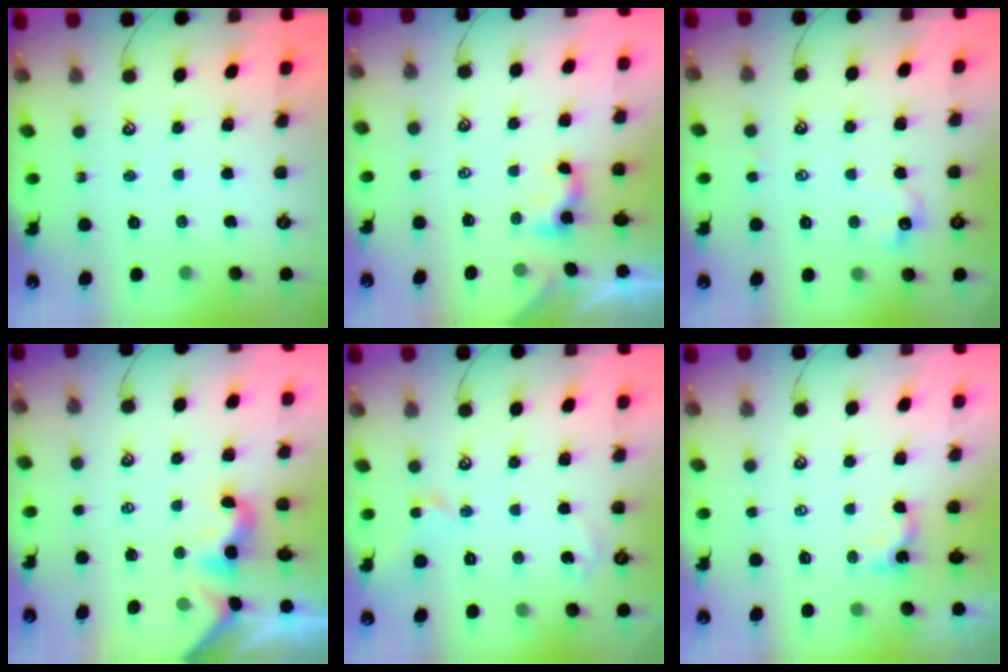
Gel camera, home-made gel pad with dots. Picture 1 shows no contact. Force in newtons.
{"total": 2.4, "press": 2.4, "slide": 0.1}
{"total": 2.4, "press": 2.4, "slide": 0.4}
{"total": 1.9, "press": 1.9, "slide": 0.5}
{"total": 3.9, "press": 3.9, "slide": 0.7}
{"total": 0.8, "press": 0.8, "slide": 0.1}